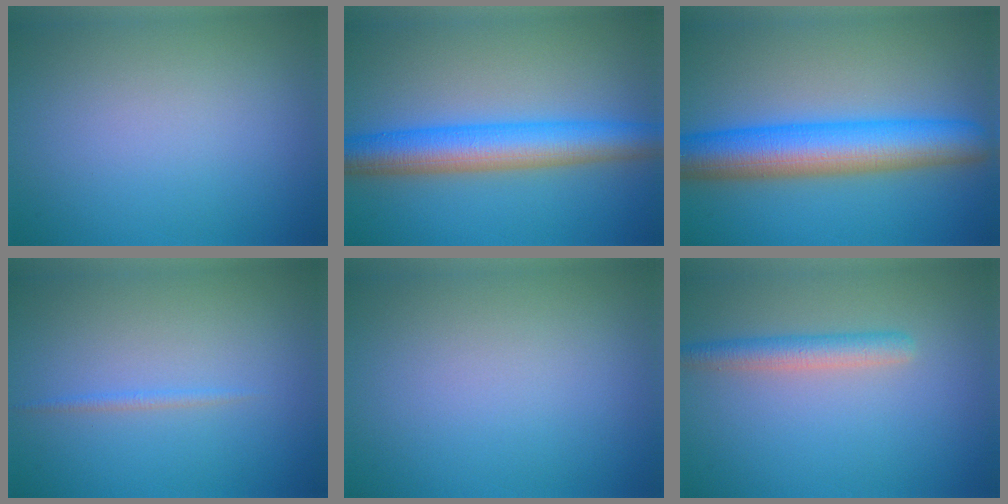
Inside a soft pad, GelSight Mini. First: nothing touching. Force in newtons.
{"total": 7.0, "press": 7.0, "slide": 0.2}
{"total": 9.1, "press": 9.1, "slide": 0.2}
{"total": 0.7, "press": 0.7, "slide": 0.1}
{"total": 0.0}
{"total": 2.6, "press": 2.6, "slide": 0.1}